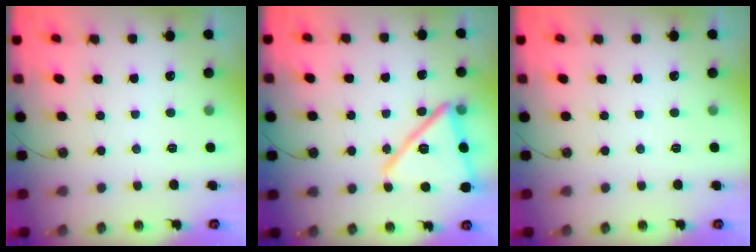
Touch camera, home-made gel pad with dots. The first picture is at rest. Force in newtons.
{"total": 19.0, "press": 18.9, "slide": 1.5}
{"total": 0.0}